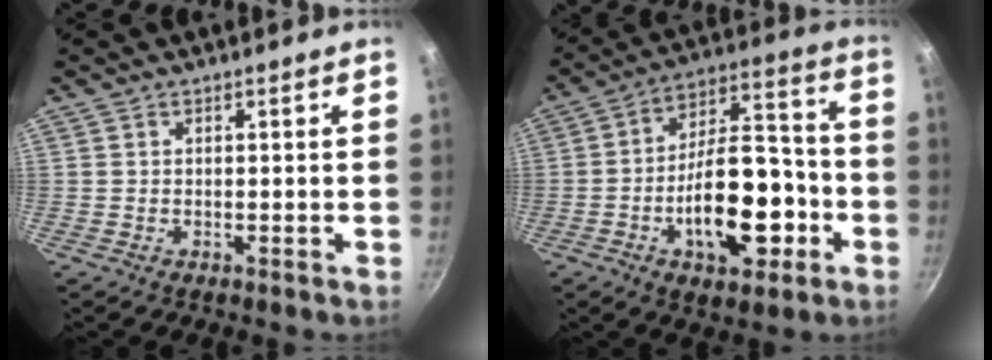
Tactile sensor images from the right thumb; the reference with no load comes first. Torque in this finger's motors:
{"motor_torque": [1.89, 2.29, 0.20, 0.04, 0.14]}